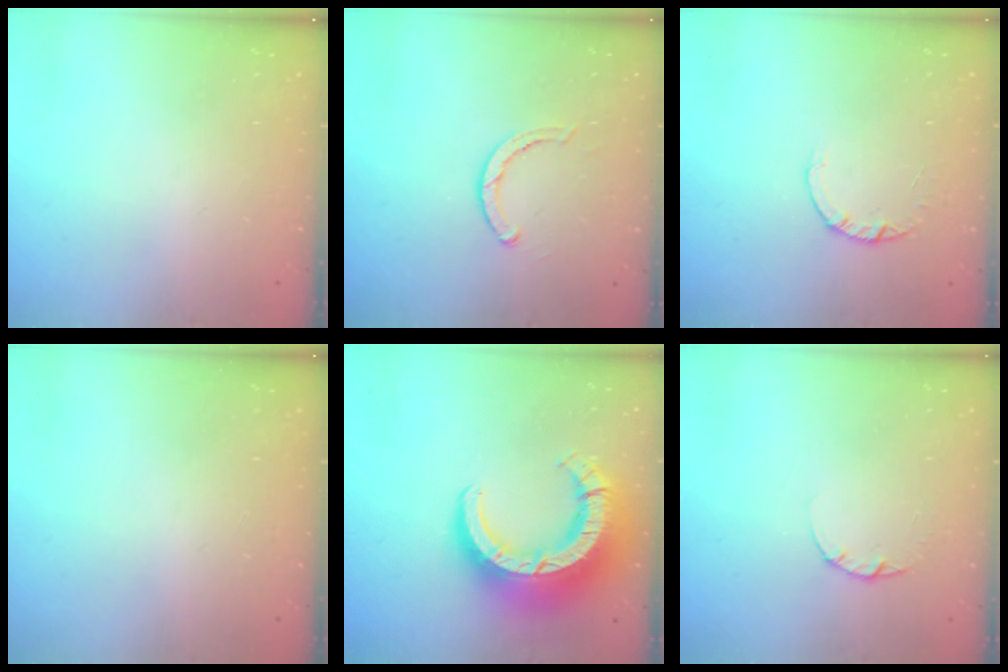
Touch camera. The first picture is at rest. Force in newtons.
{"total": 2.8, "press": 2.8, "slide": 0.2}
{"total": 1.8, "press": 1.8, "slide": 0.1}
{"total": 2.4, "press": 2.4, "slide": 0.2}
{"total": 18.5, "press": 18.4, "slide": 1.8}
{"total": 2.2, "press": 2.2, "slide": 0.3}